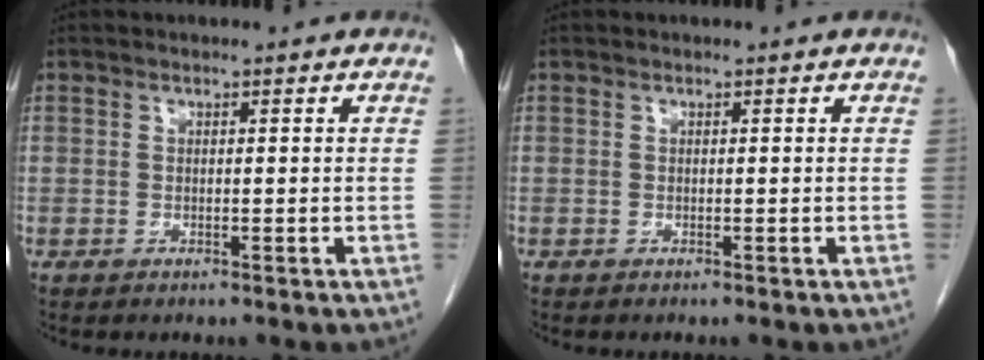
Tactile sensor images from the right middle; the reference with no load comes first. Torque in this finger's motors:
{"motor_torque": [0.51, -0.46, 0.09, 0.01]}